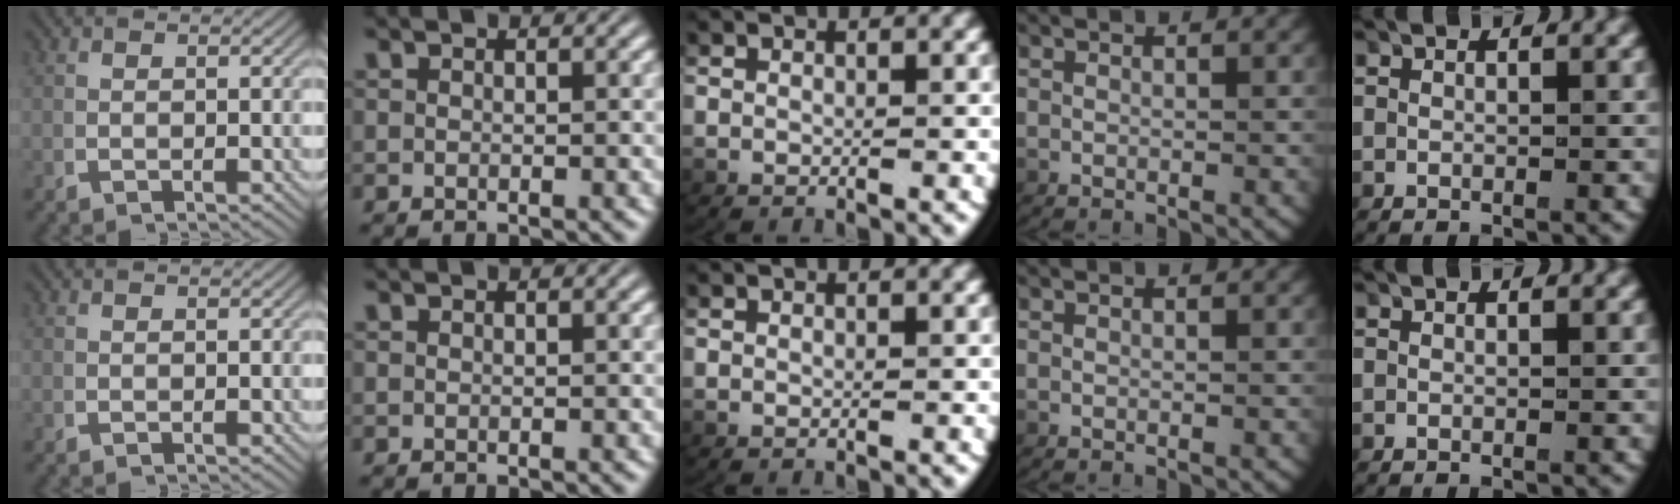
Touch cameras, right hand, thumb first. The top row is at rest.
{}